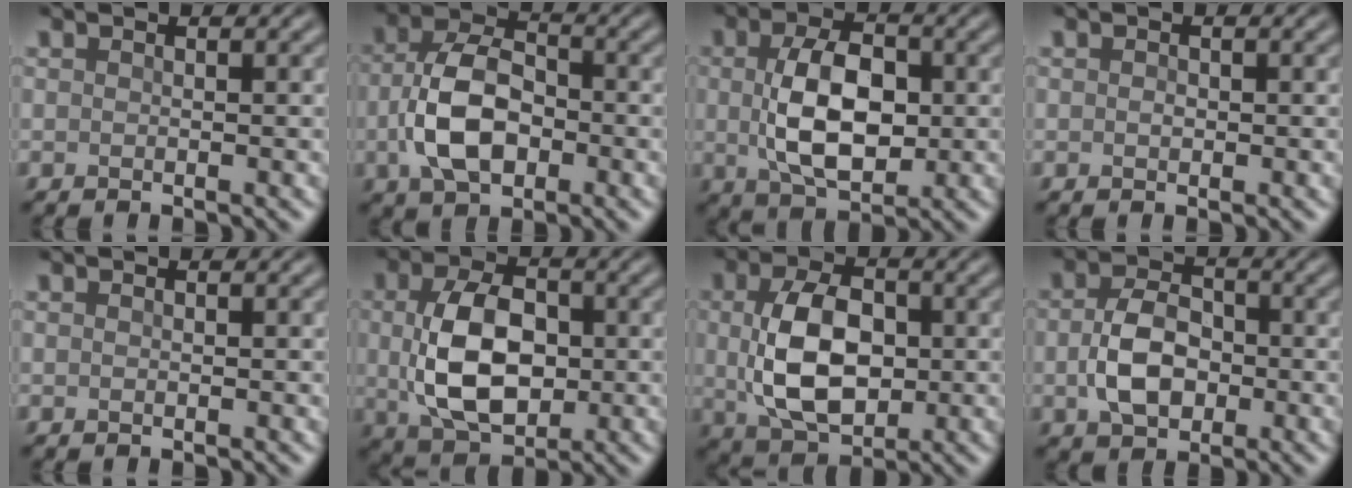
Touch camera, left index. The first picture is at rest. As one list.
[{"total": 6.9, "force": [-1.4, 4.3, 5.3], "torque": [-0.111, 0.003, -0.030]}, {"total": 7.5, "force": [0.1, 4.5, 6.1], "torque": [-0.122, 0.000, 0.004]}, {"total": 0.5, "force": [0.0, 0.4, 0.4], "torque": [-0.008, -0.001, -0.001]}, {"total": 0.0}, {"total": 8.7, "force": [0.0, 5.5, 6.6], "torque": [-0.138, -0.001, 0.003]}, {"total": 8.3, "force": [0.1, 5.3, 6.4], "torque": [-0.133, 0.001, 0.004]}, {"total": 5.1, "force": [-0.7, 3.5, 3.7], "torque": [-0.077, -0.002, -0.014]}]